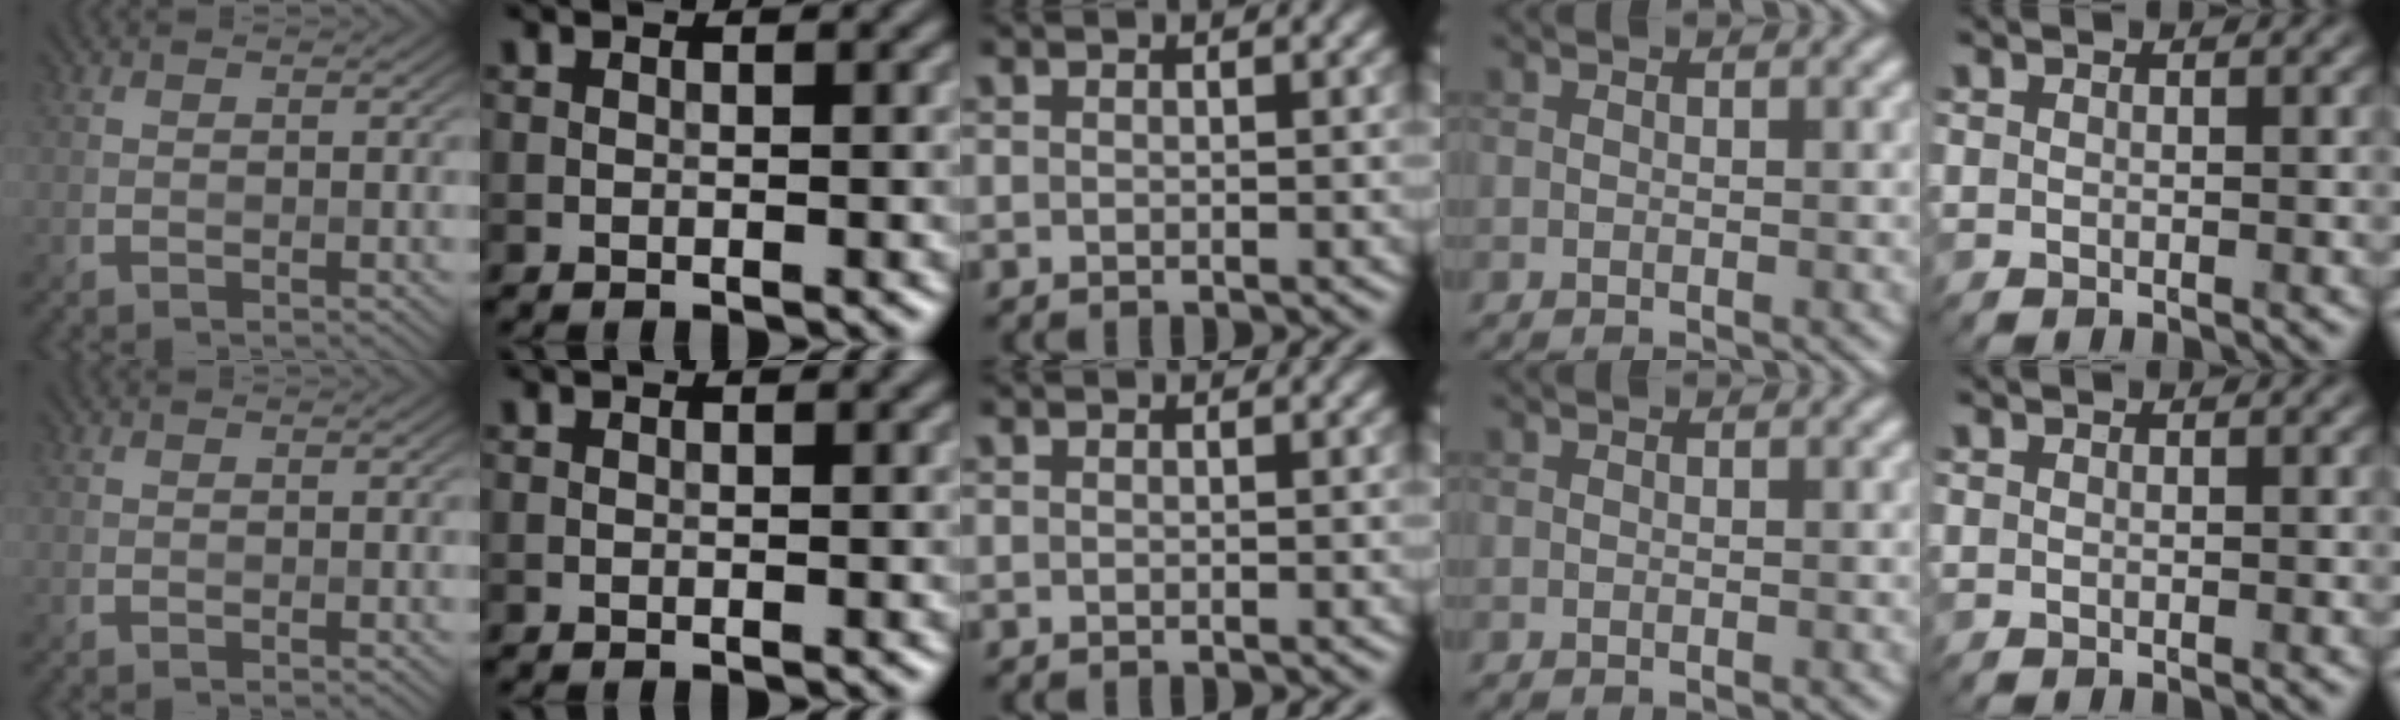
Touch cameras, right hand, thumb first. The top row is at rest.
{}